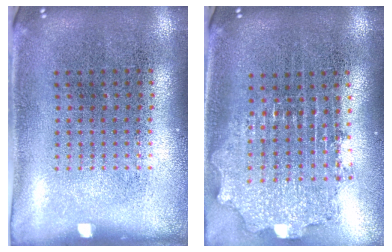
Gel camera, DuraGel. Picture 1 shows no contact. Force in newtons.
{"total": 2.1, "press": 1.6, "slide": 1.3}